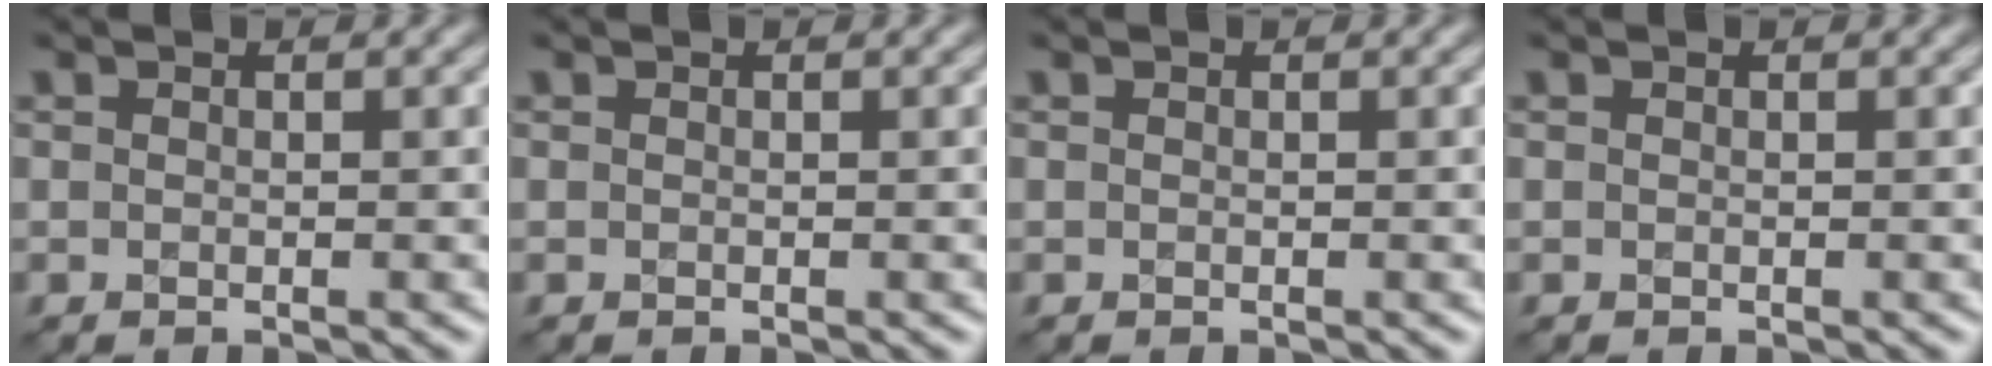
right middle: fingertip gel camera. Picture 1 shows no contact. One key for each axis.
{"total": 0.0}
{"total": 0.0}
{"total": 0.0}